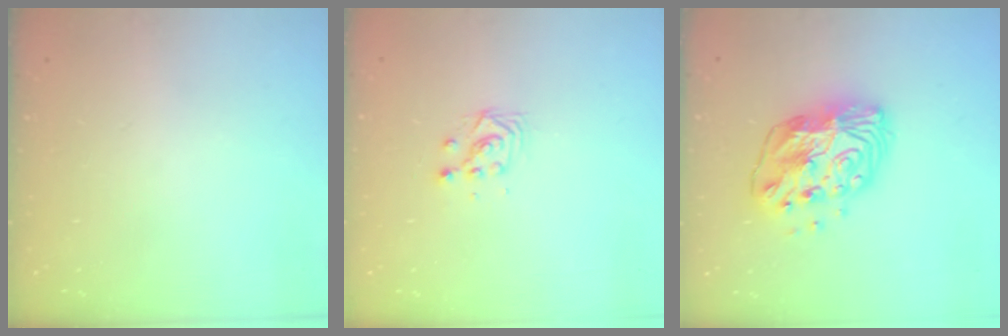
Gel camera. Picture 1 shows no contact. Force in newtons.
{"total": 3.6, "press": 3.6, "slide": 0.1}
{"total": 14.1, "press": 14.1, "slide": 1.2}